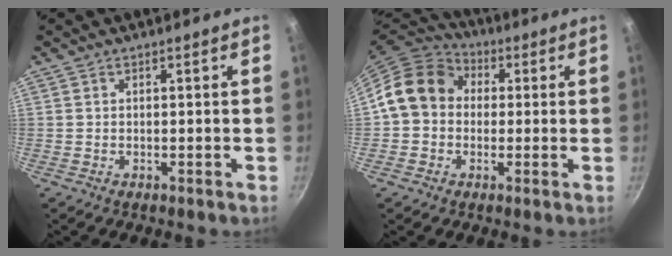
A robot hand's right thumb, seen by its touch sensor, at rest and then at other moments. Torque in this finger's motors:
{"motor_torque": [1.00, 1.84, 0.05, -0.06, 0.08]}